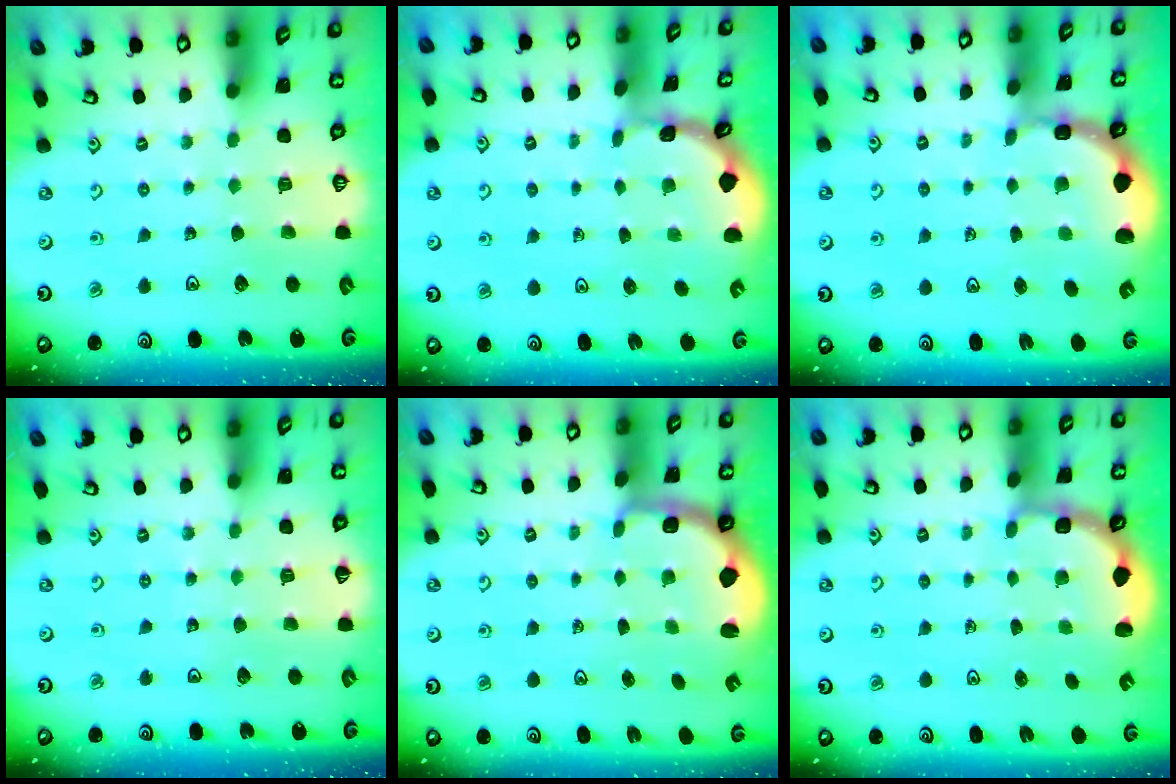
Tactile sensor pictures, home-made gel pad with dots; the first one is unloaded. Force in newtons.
{"total": 0.7, "press": 0.7, "slide": 0.1}
{"total": 2.6, "press": 2.4, "slide": 0.9}
{"total": 2.8, "press": 2.8, "slide": 0.3}
{"total": 2.5, "press": 1.5, "slide": 2.0}
{"total": 2.7, "press": 2.3, "slide": 1.4}